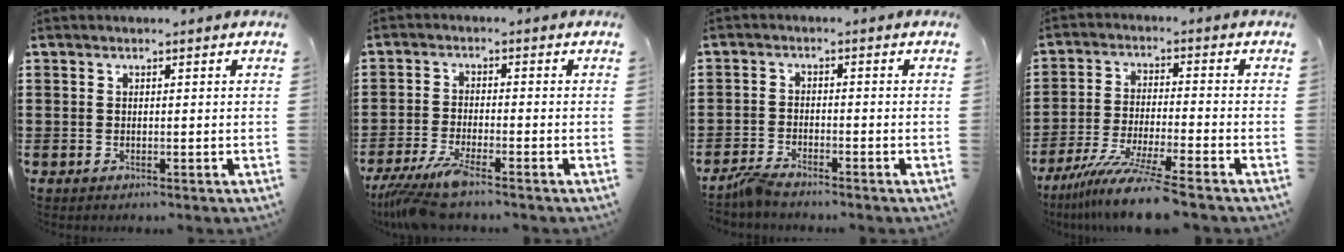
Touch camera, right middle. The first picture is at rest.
{"total": 6.1, "force": [-4.9, 0.0, 3.6], "torque": [-0.092, -0.027, -0.098]}
{"total": 2.8, "force": [-2.6, 0.3, 1.0], "torque": [-0.034, 0.001, -0.057]}
{"total": 9.4, "force": [-7.7, -0.2, 5.3], "torque": [-0.108, -0.012, -0.150]}